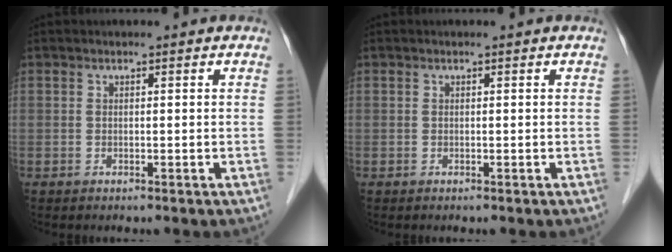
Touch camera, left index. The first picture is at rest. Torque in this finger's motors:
{"motor_torque": [0.00, 0.00, 0.00, 0.00]}